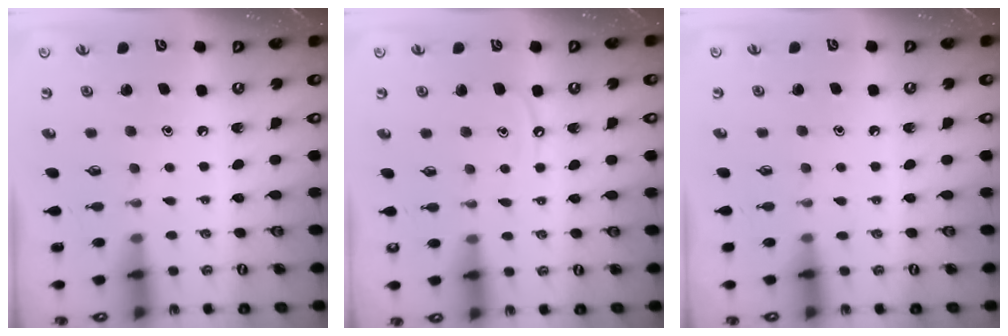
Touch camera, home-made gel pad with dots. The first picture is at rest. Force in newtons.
{"total": 6.6, "press": 6.5, "slide": 0.6}
{"total": 4.7, "press": 4.7, "slide": 0.7}